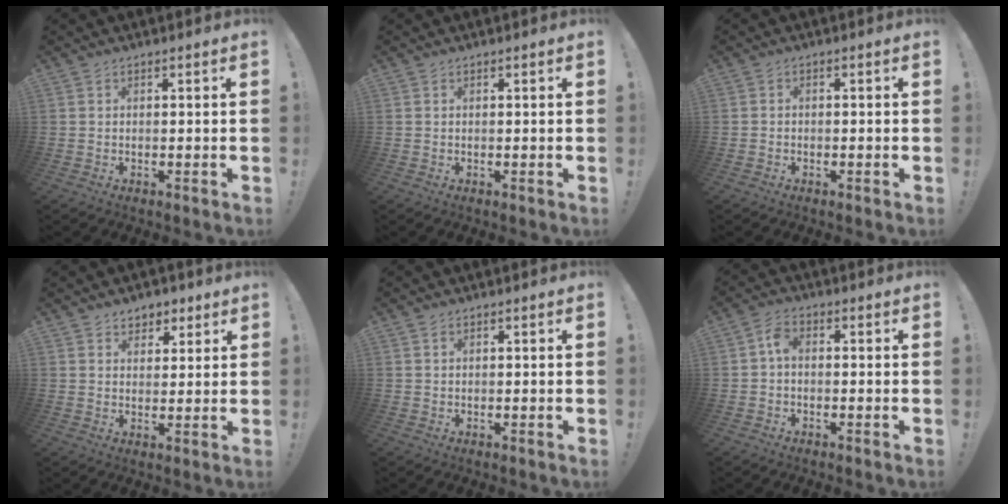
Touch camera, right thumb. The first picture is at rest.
{"total": 0.0}
{"total": 1.2, "force": [-1.0, 0.5, 0.3], "torque": [-0.004, 0.001, -0.017]}
{"total": 5.0, "force": [3.3, 3.7, 1.0], "torque": [0.001, -0.019, 0.059]}
{"total": 0.6, "force": [0.5, 0.2, 0.4], "torque": [-0.001, -0.004, 0.007]}
{"total": 3.7, "force": [-0.3, 2.1, 3.1], "torque": [-0.056, 0.013, -0.005]}